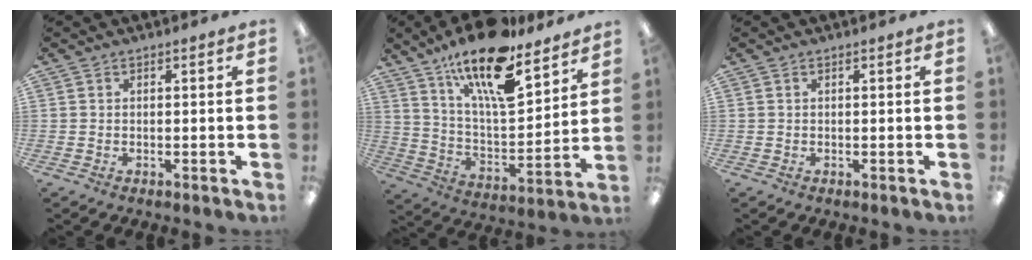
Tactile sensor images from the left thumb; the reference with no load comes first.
{"total": 20.1, "force": [14.7, 6.1, 12.2], "torque": [-0.212, -0.091, 0.249]}
{"total": 0.0}